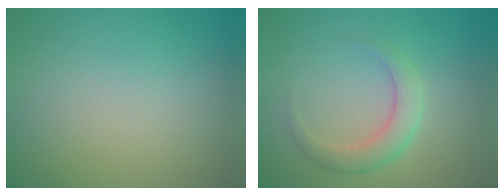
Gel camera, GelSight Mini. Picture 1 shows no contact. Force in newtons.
{"total": 2.8, "press": 2.8, "slide": 0.2}